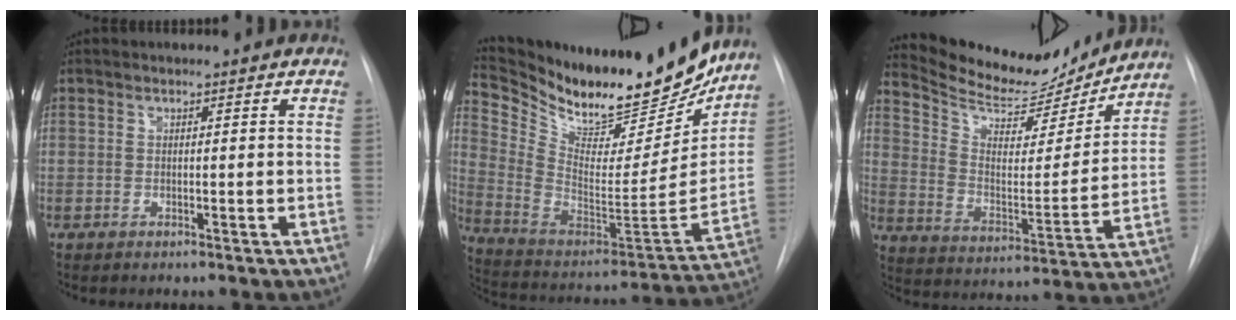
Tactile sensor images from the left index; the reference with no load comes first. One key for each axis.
{"total": 25.0, "fx": 22.0, "fy": 6.6, "fz": 9.9, "tx": -0.175, "ty": -0.051, "tz": 0.334}
{"total": 15.8, "fx": 15.3, "fy": 2.8, "fz": 2.6, "tx": -0.053, "ty": -0.030, "tz": 0.241}